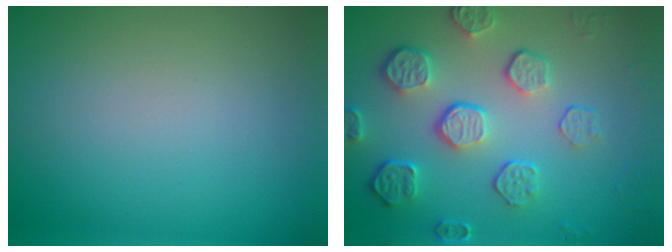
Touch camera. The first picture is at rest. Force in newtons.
{"total": 5.7, "press": 4.1, "slide": 3.9}